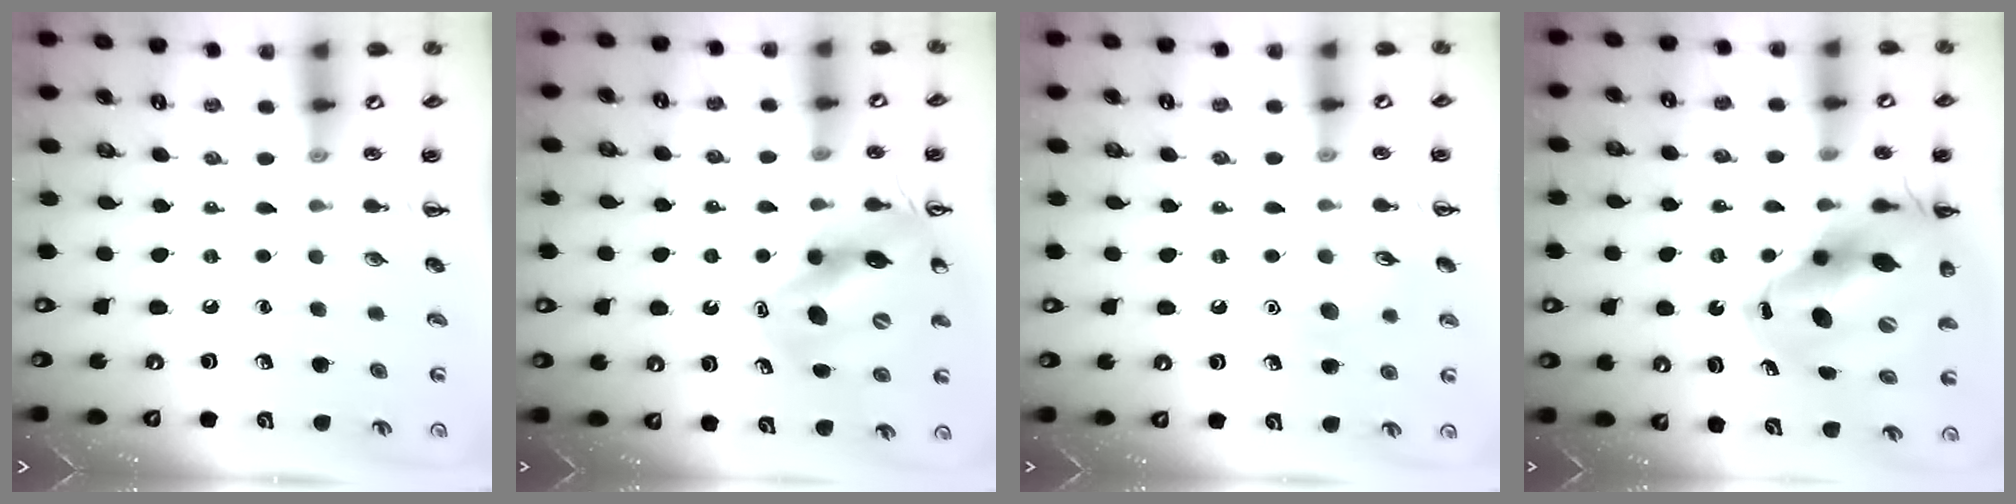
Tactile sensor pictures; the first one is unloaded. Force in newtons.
{"total": 12.8, "press": 12.2, "slide": 3.9}
{"total": 8.1, "press": 8.0, "slide": 1.2}
{"total": 19.0, "press": 18.1, "slide": 5.5}